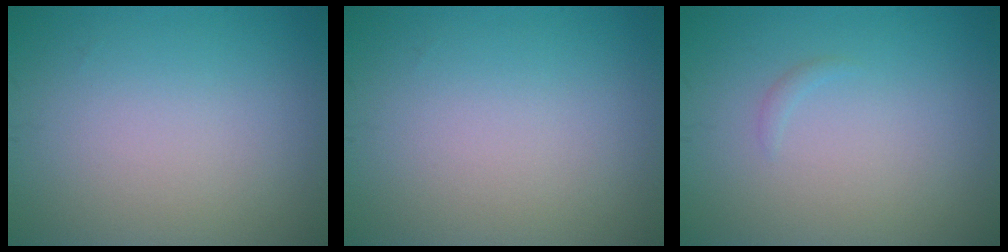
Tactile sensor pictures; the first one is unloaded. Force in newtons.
{"total": 0.0}
{"total": 0.5, "press": 0.5, "slide": 0.1}